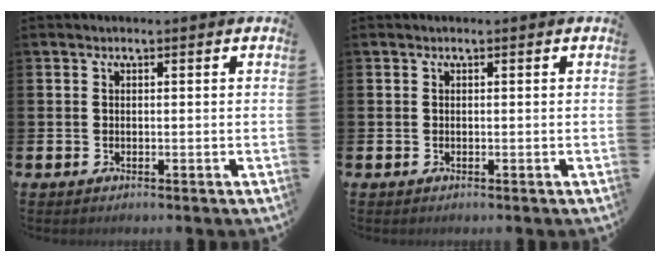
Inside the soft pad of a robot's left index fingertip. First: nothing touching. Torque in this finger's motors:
{"motor_torque": [-0.07, 0.09, 0.00, 0.01]}